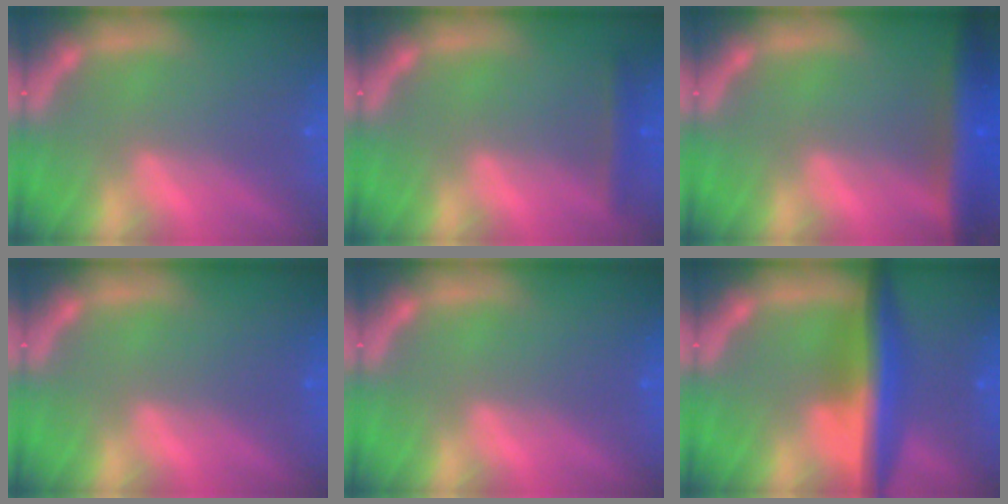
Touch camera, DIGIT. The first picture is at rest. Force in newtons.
{"total": 1.9}
{"total": 6.4}
{"total": 0.0}
{"total": 0.0}
{"total": 7.1}